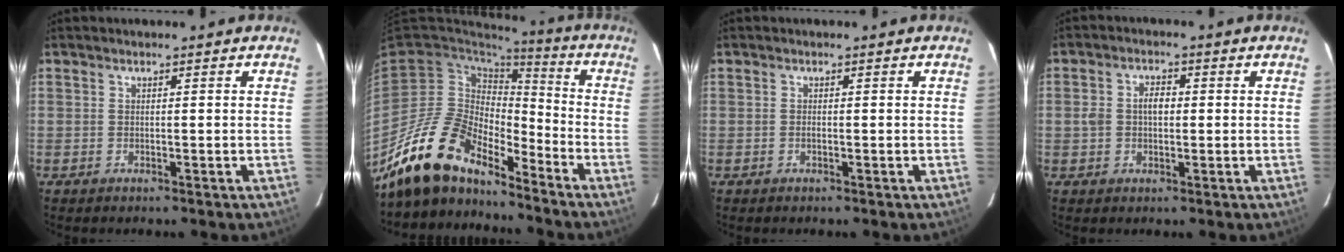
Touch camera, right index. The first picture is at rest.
{"total": 16.3, "force": [-13.8, 5.2, 6.8], "torque": [-0.132, -0.001, -0.260]}
{"total": 0.6, "force": [-0.2, 0.3, 0.5], "torque": [-0.010, 0.000, -0.005]}
{"total": 4.1, "force": [0.0, 2.9, 2.9], "torque": [-0.053, 0.011, 0.000]}